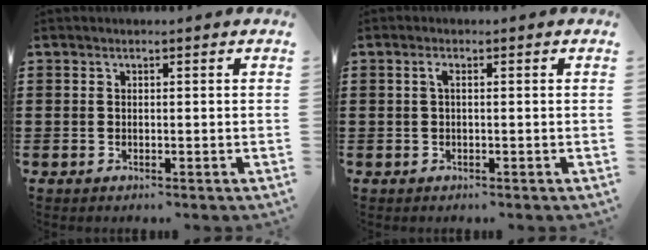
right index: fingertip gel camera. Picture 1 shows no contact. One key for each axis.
{"total": 1.5, "fx": 0.1, "fy": 0.2, "fz": 1.5, "tx": -0.029, "ty": -0.001, "tz": 0.000}